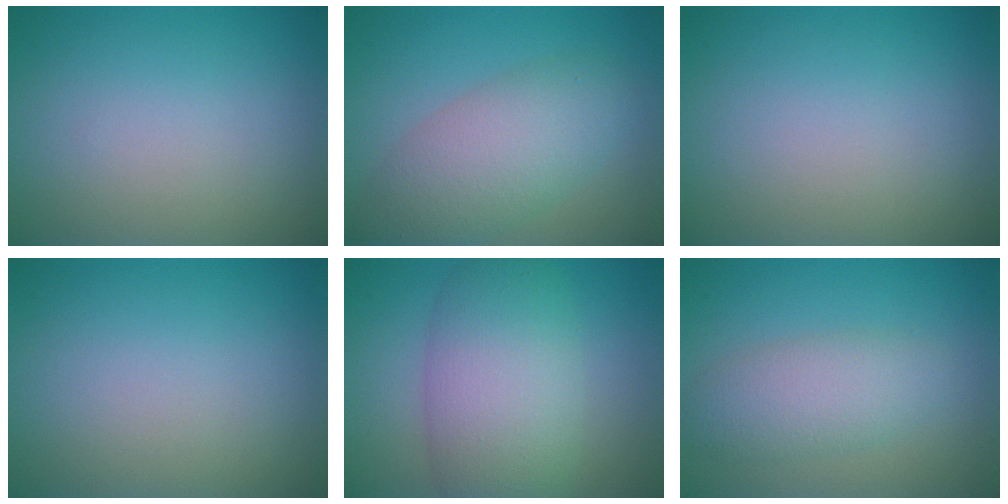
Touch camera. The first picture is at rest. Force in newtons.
{"total": 6.0, "press": 6.0, "slide": 0.2}
{"total": 0.0}
{"total": 0.0}
{"total": 8.3, "press": 8.3, "slide": 0.4}
{"total": 3.8, "press": 3.8, "slide": 0.1}